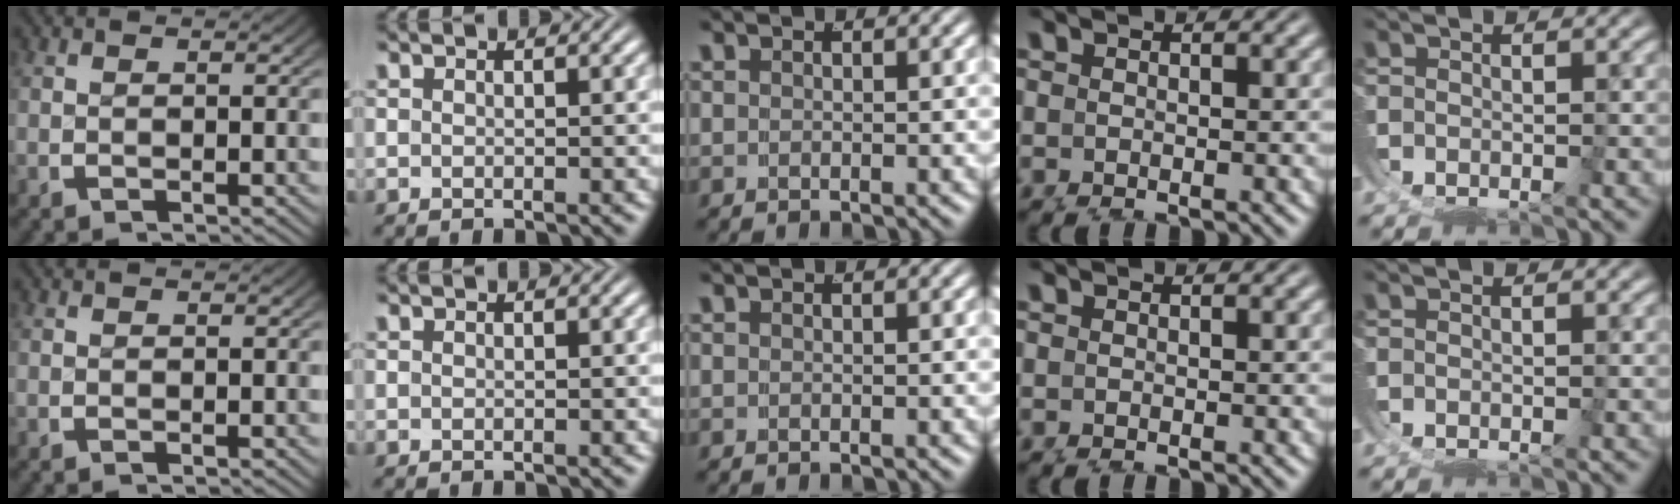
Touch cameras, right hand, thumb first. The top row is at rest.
{}